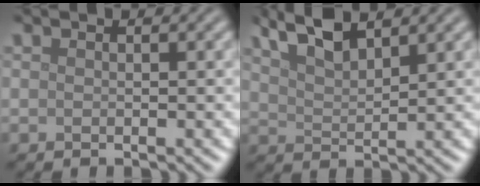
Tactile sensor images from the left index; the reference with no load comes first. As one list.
[{"total": 4.4, "force": [3.4, 1.2, 2.6], "torque": [-0.057, 0.009, 0.065]}]